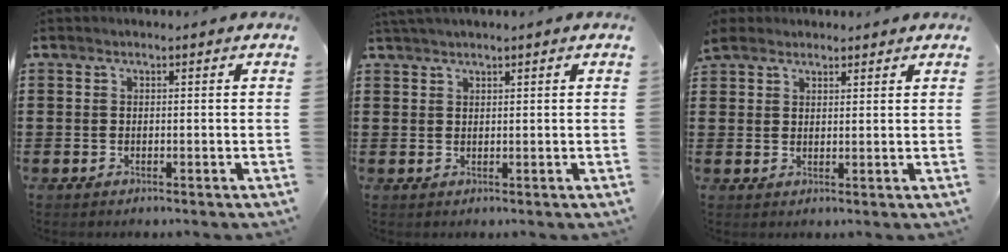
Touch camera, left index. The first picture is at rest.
{"total": 1.2, "force": [1.0, -0.1, 0.6], "torque": [-0.013, -0.001, 0.019]}
{"total": 3.5, "force": [3.0, 1.6, 0.9], "torque": [-0.028, 0.005, 0.059]}